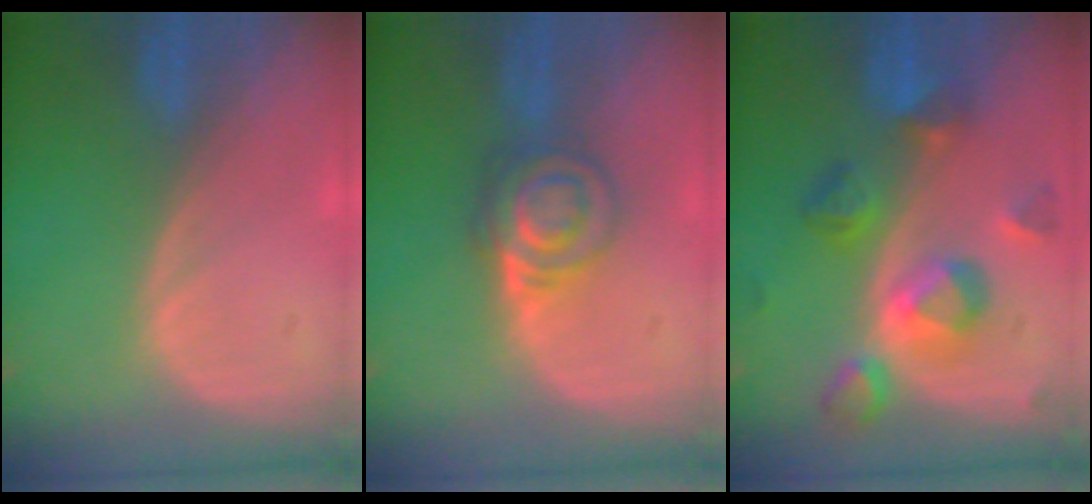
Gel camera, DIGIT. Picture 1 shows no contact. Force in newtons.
{"total": 6.5, "press": 5.5, "slide": 3.4}
{"total": 8.2, "press": 8.2, "slide": 0.3}